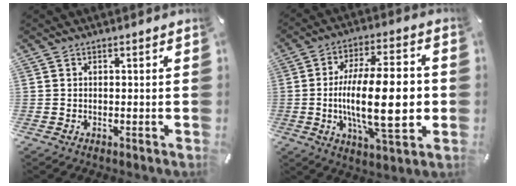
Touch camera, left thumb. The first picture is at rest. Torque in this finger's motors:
{"motor_torque": [1.71, 3.30, 2.64, 0.13, 0.30]}